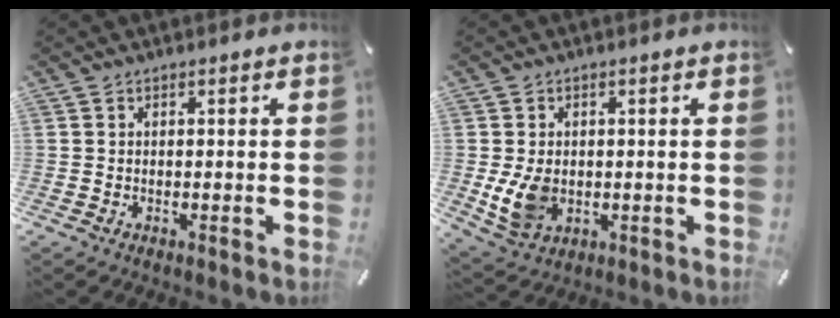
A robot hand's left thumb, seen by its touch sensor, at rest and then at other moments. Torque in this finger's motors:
{"motor_torque": [-0.11, 0.49, -0.02, -0.31, 0.03]}